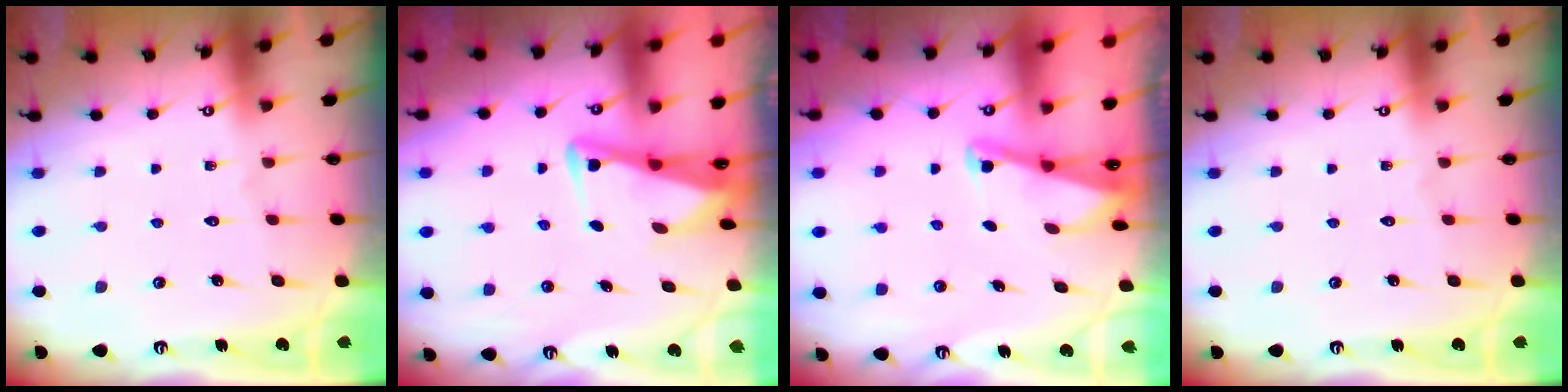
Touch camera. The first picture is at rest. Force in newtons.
{"total": 4.6, "press": 4.5, "slide": 0.8}
{"total": 2.1, "press": 2.0, "slide": 0.3}
{"total": 0.0}